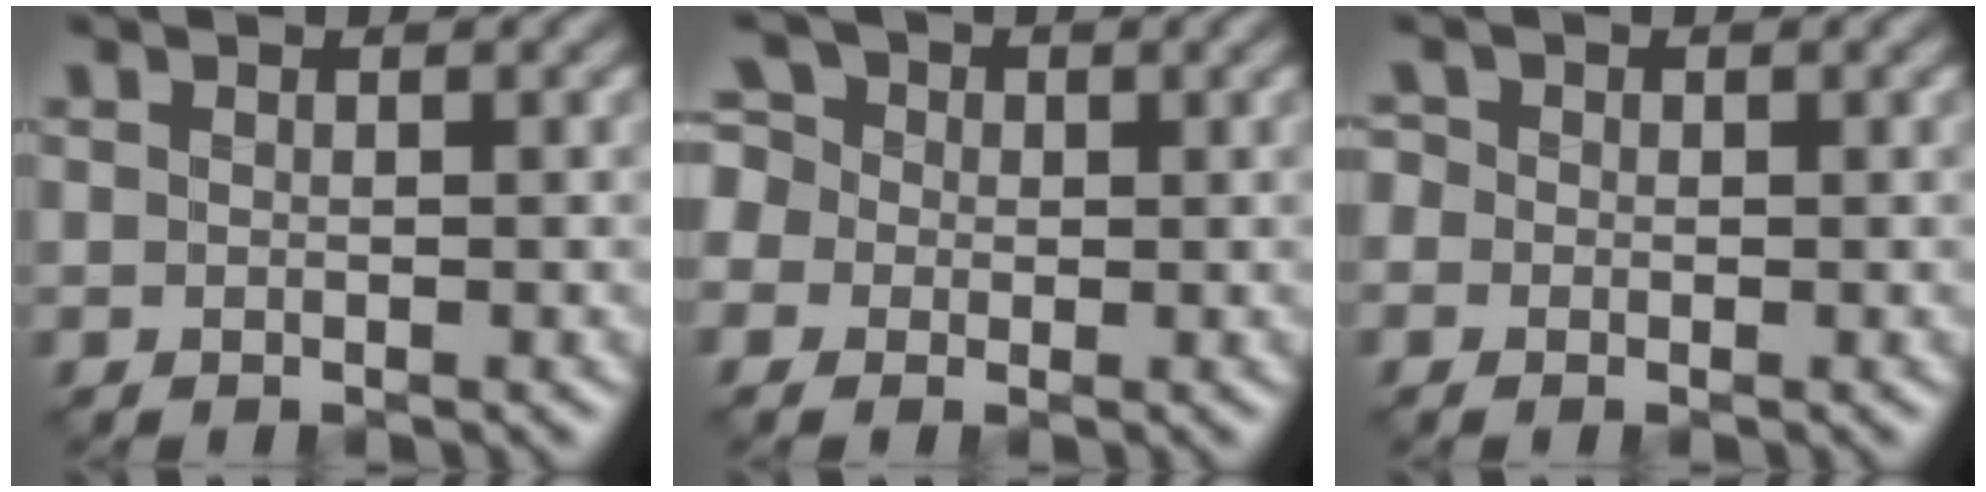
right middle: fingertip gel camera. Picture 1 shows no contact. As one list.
[{"total": 5.5, "force": [0.8, 4.8, 2.5], "torque": [-0.054, 0.034, -0.024]}, {"total": 1.3, "force": [0.0, 1.3, 0.3], "torque": [-0.009, 0.004, -0.011]}]